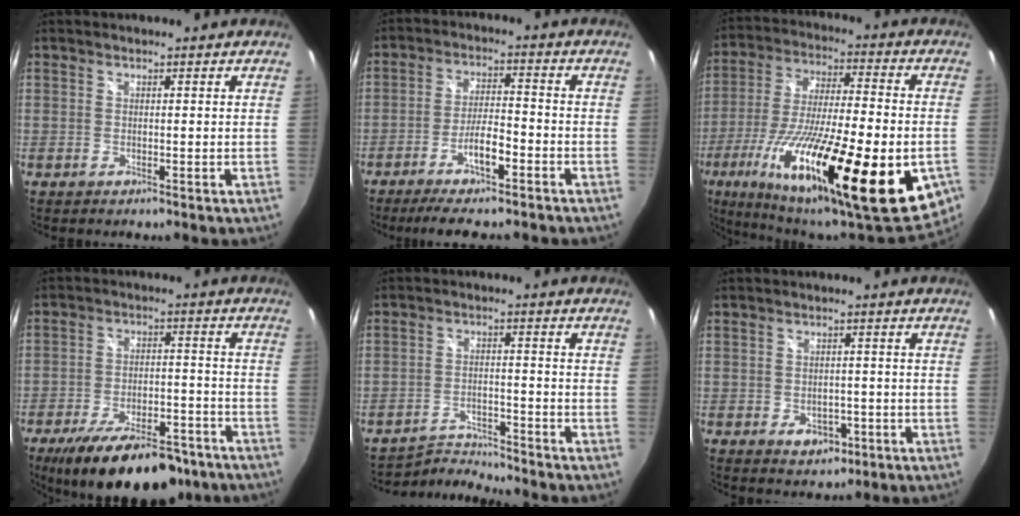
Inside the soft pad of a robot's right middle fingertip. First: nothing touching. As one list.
[{"total": 9.5, "force": [-7.0, 1.2, 6.3], "torque": [-0.135, -0.007, -0.117]}, {"total": 34.3, "force": [-15.7, 7.7, 29.5], "torque": [-0.482, -0.056, -0.254]}, {"total": 19.0, "force": [-13.8, 7.3, 10.8], "torque": [-0.191, -0.018, -0.193]}, {"total": 5.5, "force": [-5.4, -0.7, -0.5], "torque": [-0.009, 0.015, -0.099]}, {"total": 4.8, "force": [-2.0, 3.5, 2.6], "torque": [-0.046, 0.002, -0.018]}]